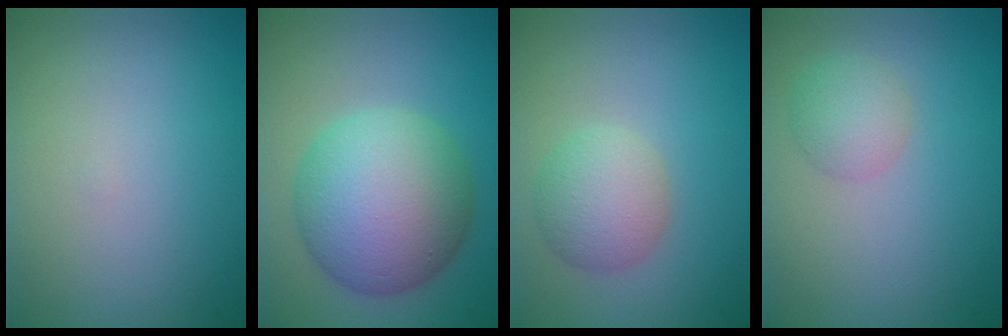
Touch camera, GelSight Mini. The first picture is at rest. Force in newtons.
{"total": 9.3, "press": 9.3, "slide": 0.1}
{"total": 3.5, "press": 3.5, "slide": 0.3}
{"total": 2.3, "press": 2.3, "slide": 0.1}